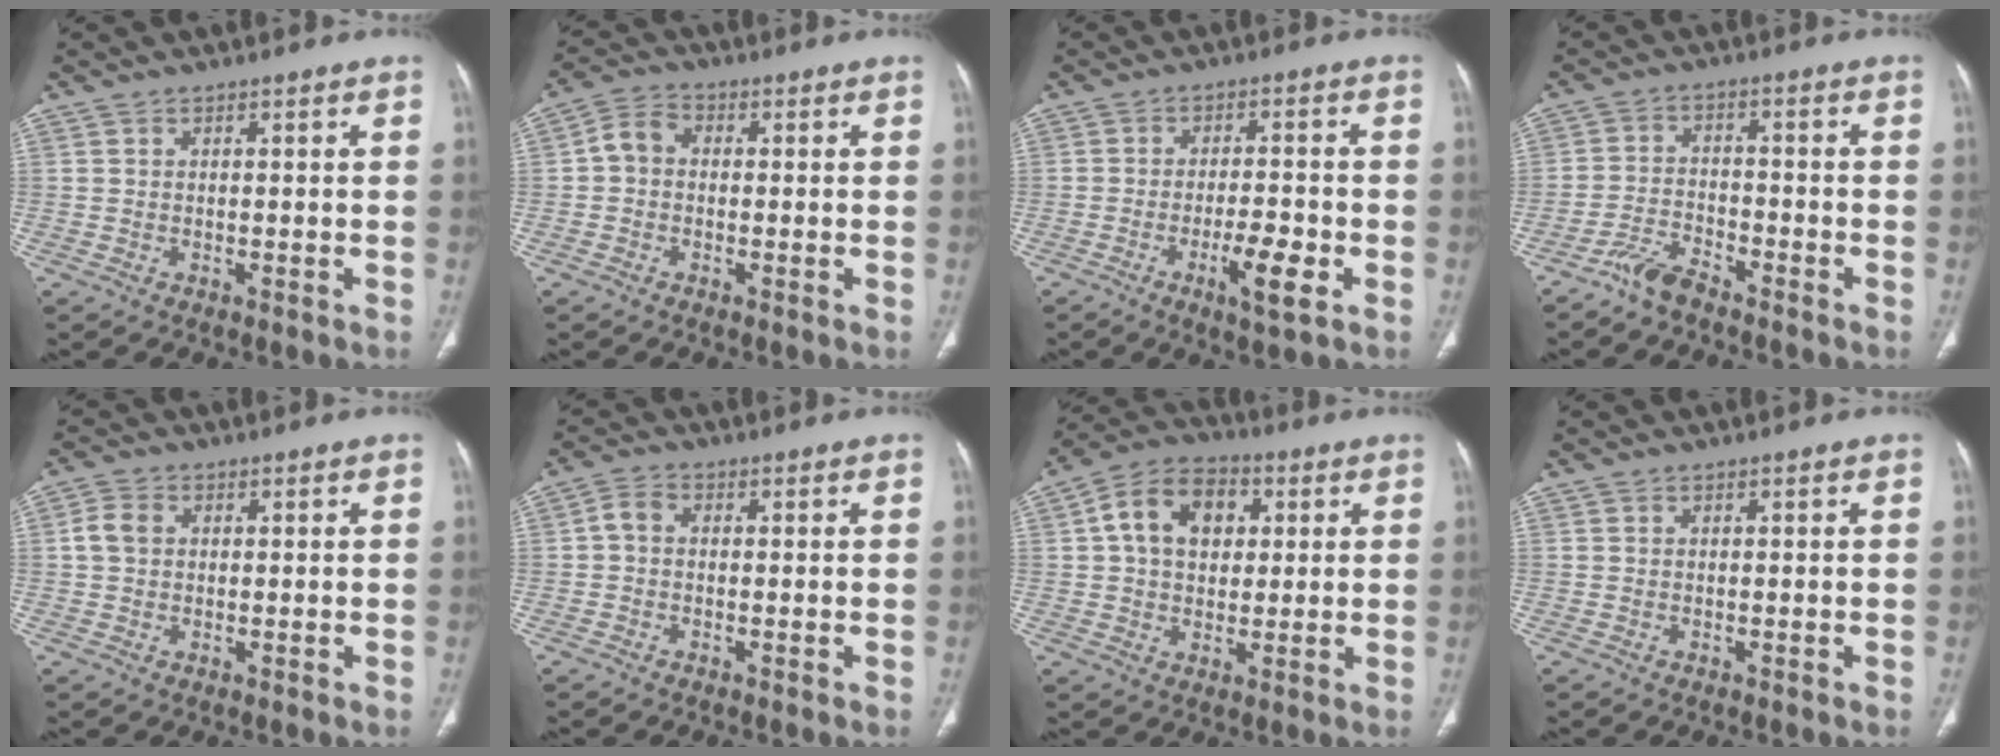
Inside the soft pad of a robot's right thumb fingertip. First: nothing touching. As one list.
[{"total": 4.5, "force": [-0.2, 3.6, 2.7], "torque": [-0.043, 0.013, -0.016]}, {"total": 7.3, "force": [-2.9, 1.7, 6.4], "torque": [-0.109, 0.007, -0.047]}, {"total": 4.8, "force": [-4.2, 1.3, 1.9], "torque": [-0.042, 0.018, -0.085]}, {"total": 3.6, "force": [0.5, 2.9, 2.2], "torque": [-0.045, 0.009, 0.007]}, {"total": 2.8, "force": [-0.1, 2.1, 2.0], "torque": [-0.034, 0.007, -0.009]}, {"total": 12.1, "force": [2.8, 8.6, 8.1], "torque": [-0.111, 0.011, 0.039]}, {"total": 0.0}]